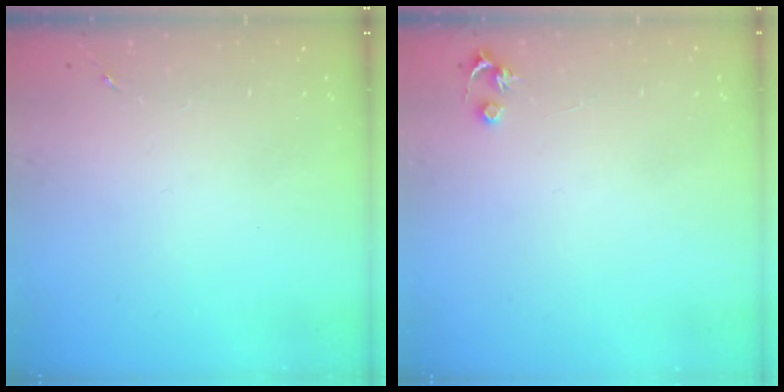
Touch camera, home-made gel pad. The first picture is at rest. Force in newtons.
{"total": 3.5, "press": 3.5, "slide": 0.3}